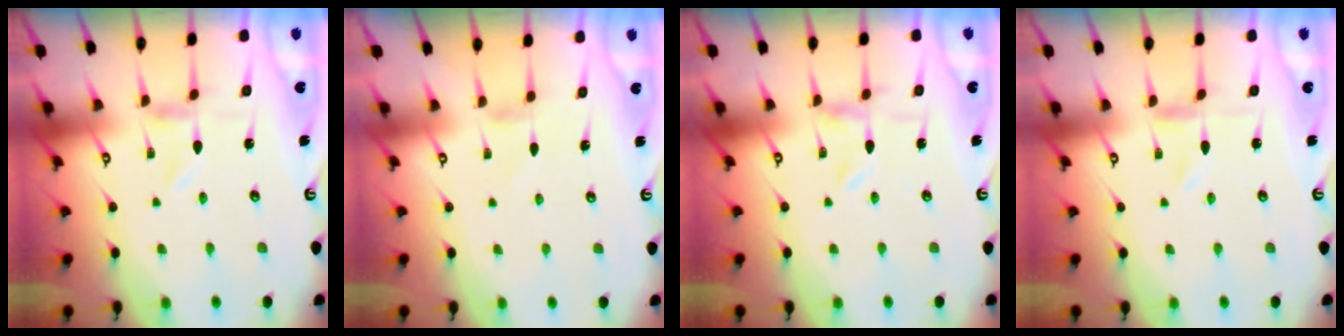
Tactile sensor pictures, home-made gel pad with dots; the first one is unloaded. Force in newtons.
{"total": 1.5, "press": 1.4, "slide": 0.3}
{"total": 0.0}
{"total": 0.0}